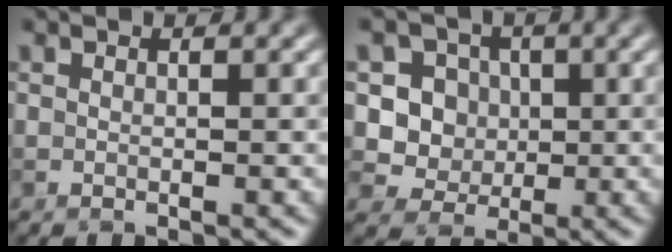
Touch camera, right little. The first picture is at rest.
{"total": 5.9, "force": [1.0, 5.5, 1.9], "torque": [-0.027, 0.009, 0.015]}